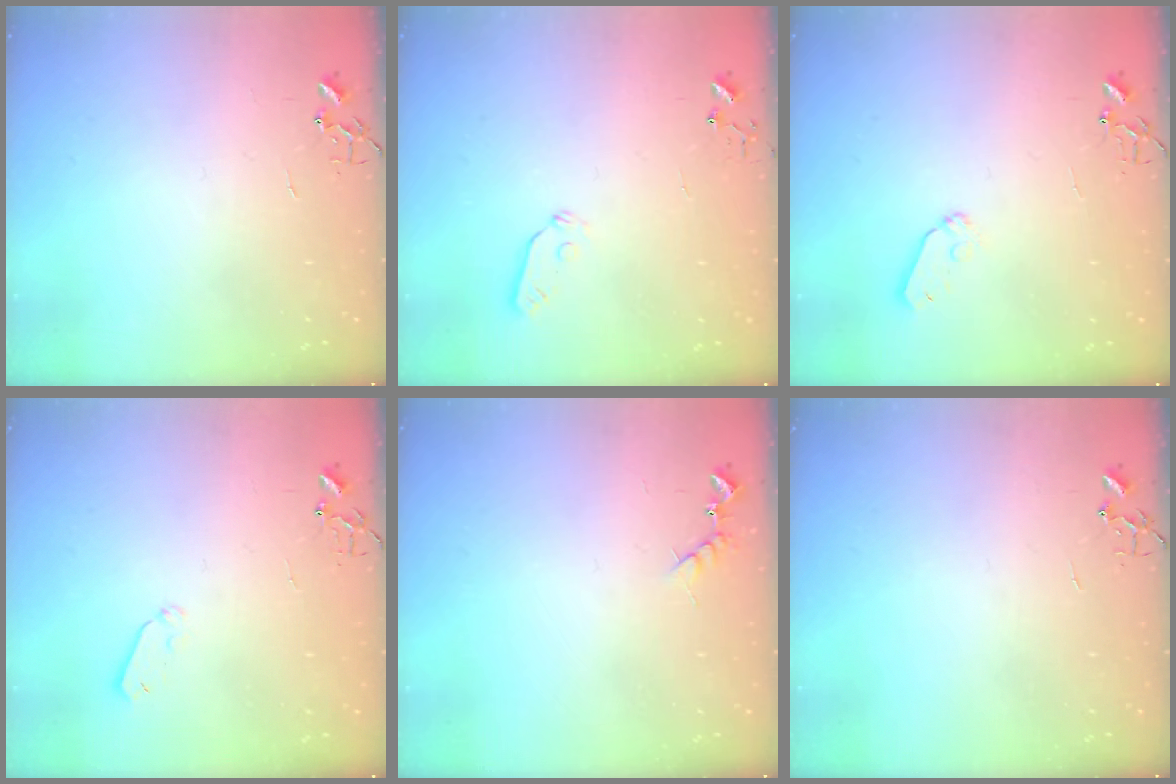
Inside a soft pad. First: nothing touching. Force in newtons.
{"total": 4.2, "press": 4.2, "slide": 0.5}
{"total": 6.5, "press": 6.5, "slide": 0.6}
{"total": 4.2, "press": 4.2, "slide": 0.7}
{"total": 6.0, "press": 6.0, "slide": 0.6}
{"total": 0.0}